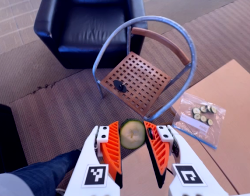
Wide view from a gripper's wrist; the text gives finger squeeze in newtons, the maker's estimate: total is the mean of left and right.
{"total": 7.2, "left": 6.9, "right": 7.4}